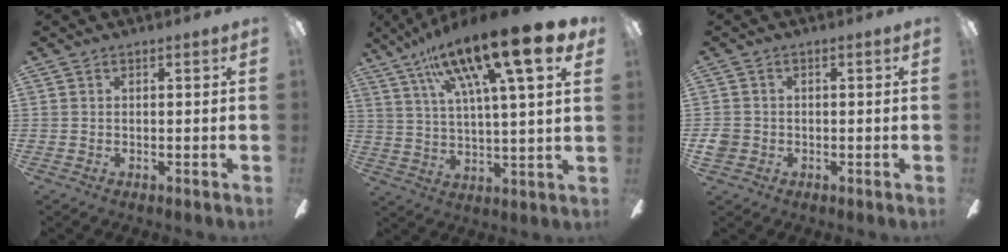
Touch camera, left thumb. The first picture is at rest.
{"total": 22.1, "force": [13.5, 4.0, 16.9], "torque": [-0.286, -0.070, 0.208]}
{"total": 2.8, "force": [-0.9, 2.3, 1.2], "torque": [-0.016, 0.006, -0.017]}